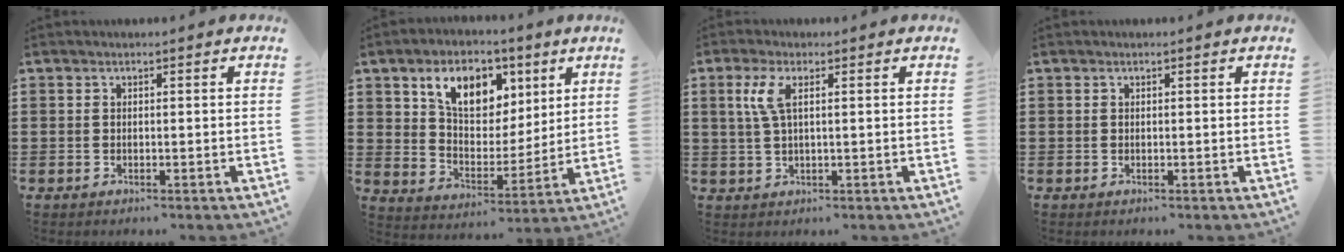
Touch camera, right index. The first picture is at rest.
{"total": 9.4, "force": [5.2, 6.0, 5.0], "torque": [-0.103, 0.000, 0.089]}
{"total": 4.2, "force": [1.4, 1.4, 3.7], "torque": [-0.086, 0.006, 0.019]}
{"total": 0.0}